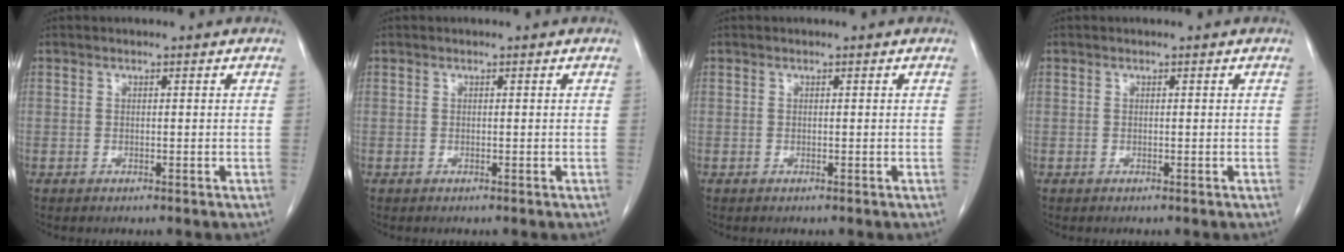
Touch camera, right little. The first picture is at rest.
{"total": 0.0}
{"total": 0.0}
{"total": 0.0}